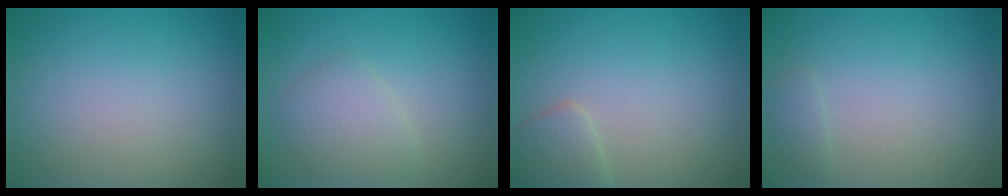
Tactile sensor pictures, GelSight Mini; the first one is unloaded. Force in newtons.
{"total": 2.4, "press": 2.4, "slide": 0.1}
{"total": 2.0, "press": 2.0, "slide": 0.0}
{"total": 0.9, "press": 0.9, "slide": 0.0}